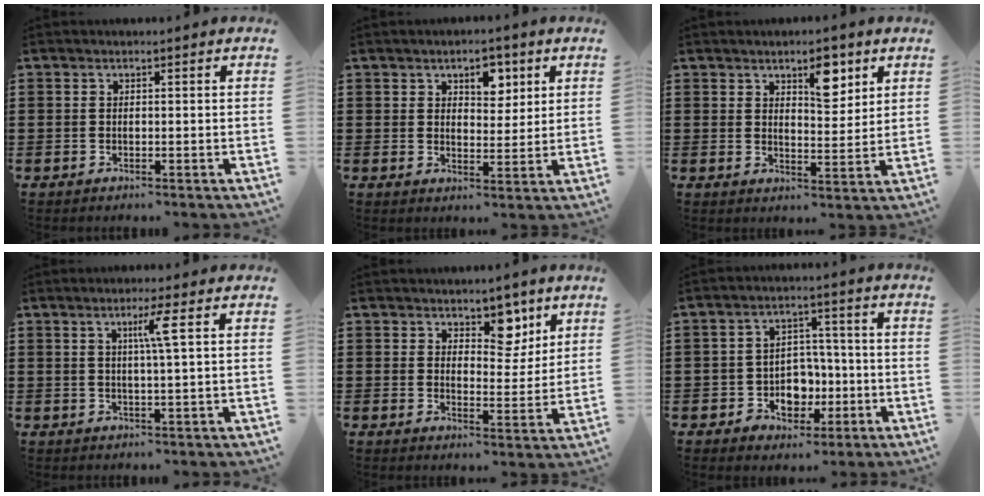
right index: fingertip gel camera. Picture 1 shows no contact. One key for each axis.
{"total": 4.6, "fx": 2.7, "fy": 2.8, "fz": 2.4, "tx": -0.042, "ty": 0.009, "tz": 0.044}
{"total": 6.5, "fx": 3.9, "fy": 3.0, "fz": 4.2, "tx": -0.054, "ty": -0.005, "tz": 0.061}
{"total": 4.0, "fx": 1.2, "fy": -0.4, "fz": 3.8, "tx": -0.074, "ty": -0.002, "tz": 0.015}
{"total": 6.2, "fx": 4.5, "fy": 3.5, "fz": 2.2, "tx": -0.034, "ty": -0.015, "tz": 0.076}
{"total": 5.8, "fx": -1.9, "fy": 5.0, "fz": 2.3, "tx": -0.044, "ty": 0.010, "tz": -0.031}